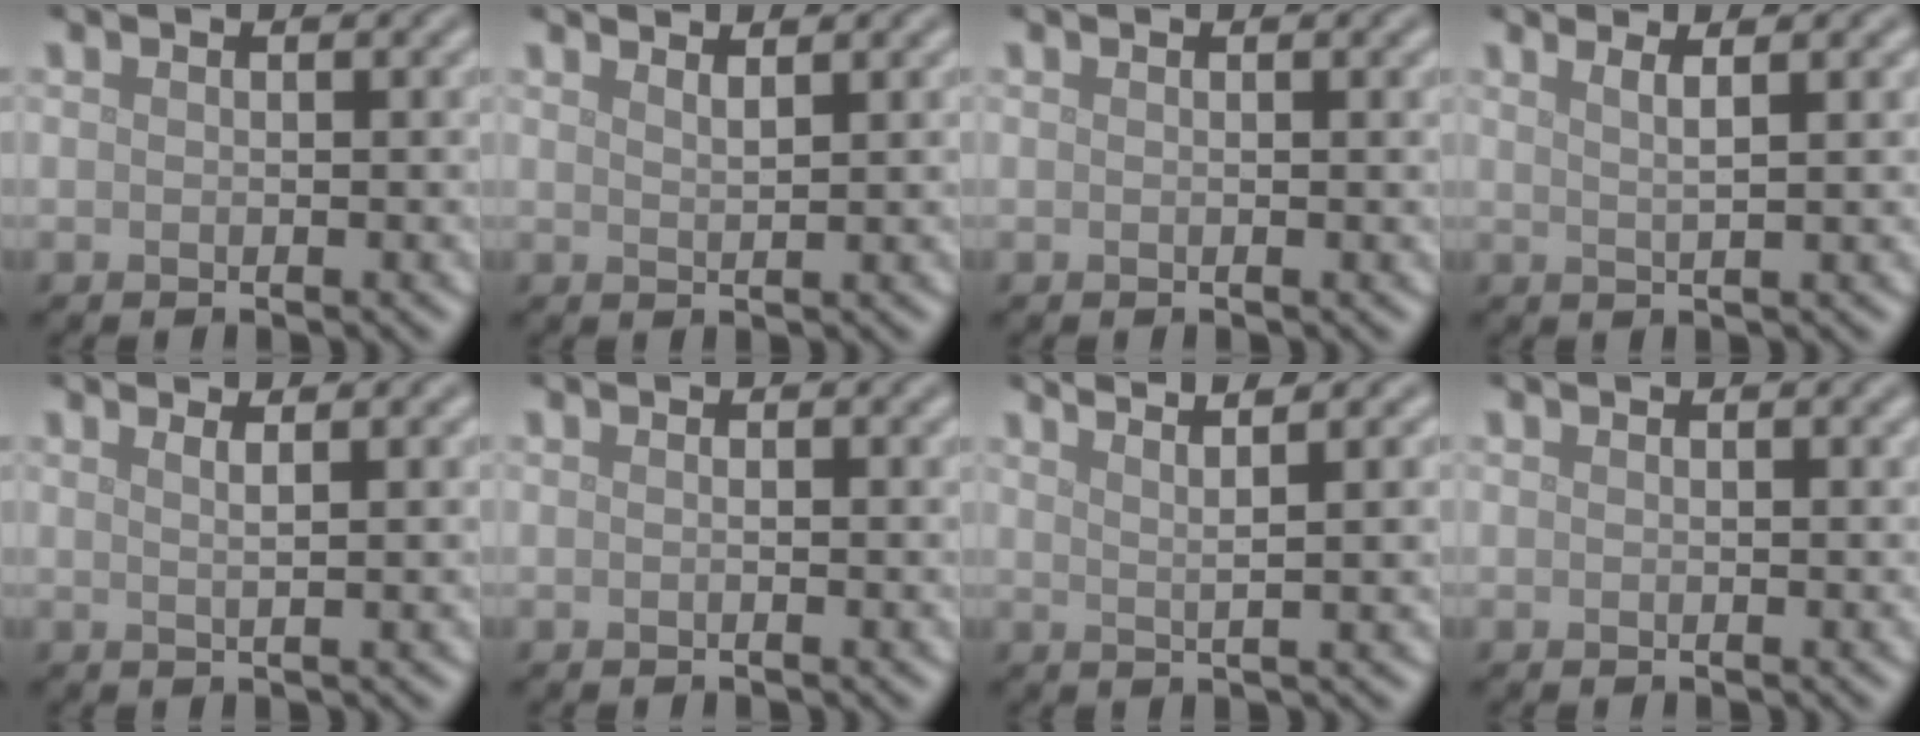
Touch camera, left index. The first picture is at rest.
{"total": 1.9, "force": [1.6, 0.5, 0.9], "torque": [0.000, 0.007, 0.010]}
{"total": 1.1, "force": [0.2, 0.4, 1.1], "torque": [-0.008, 0.004, 0.000]}
{"total": 3.2, "force": [1.8, 1.1, 2.4], "torque": [-0.018, 0.013, -0.001]}
{"total": 2.7, "force": [1.4, 1.0, 2.1], "torque": [-0.016, 0.010, -0.004]}
{"total": 0.8, "force": [0.0, 0.1, 0.8], "torque": [-0.010, 0.001, -0.002]}
{"total": 5.7, "force": [3.8, 1.1, 4.1], "torque": [-0.055, 0.022, 0.035]}
{"total": 0.6, "force": [0.4, 0.1, 0.4], "torque": [-0.004, 0.003, 0.006]}